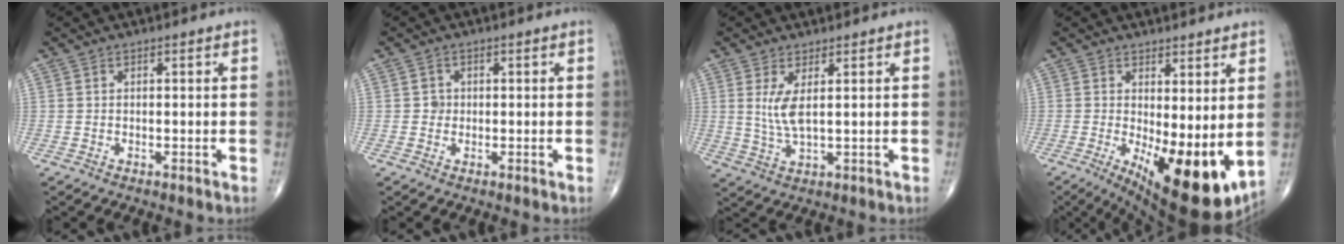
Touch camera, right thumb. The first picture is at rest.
{"total": 1.5, "force": [0.0, 1.5, 0.5], "torque": [0.001, 0.004, -0.002]}
{"total": 4.8, "force": [1.3, 1.4, 4.5], "torque": [-0.099, -0.017, 0.033]}
{"total": 15.1, "force": [-1.1, 5.8, 14.0], "torque": [-0.208, -0.038, 0.004]}